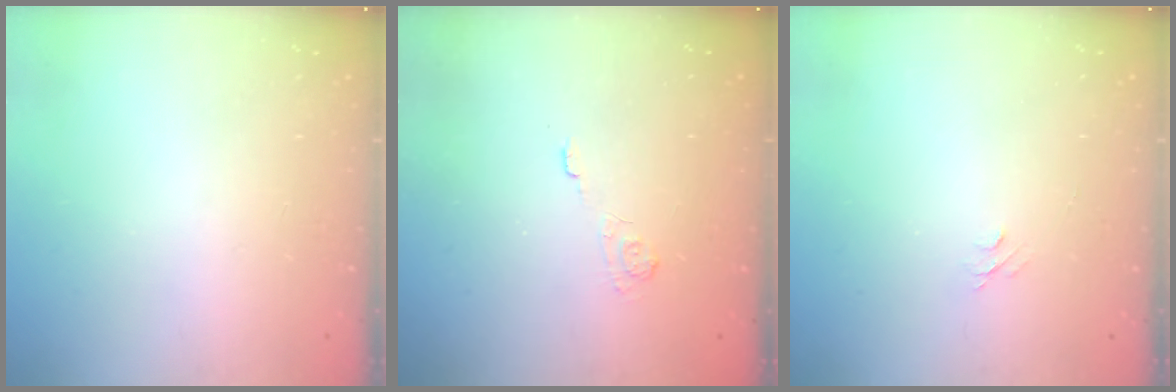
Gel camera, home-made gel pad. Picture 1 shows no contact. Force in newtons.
{"total": 2.0, "press": 1.4, "slide": 1.4}
{"total": 3.6, "press": 3.6, "slide": 0.3}